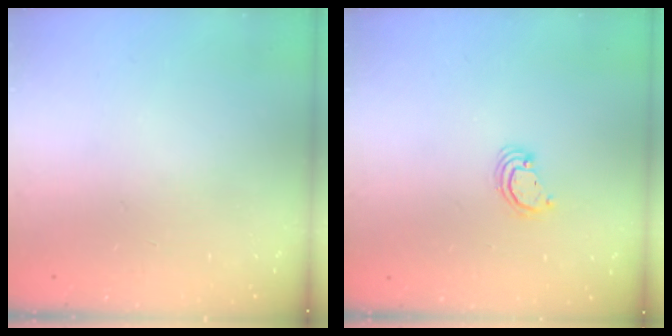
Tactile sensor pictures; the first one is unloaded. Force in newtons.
{"total": 2.7, "press": 2.7, "slide": 0.2}